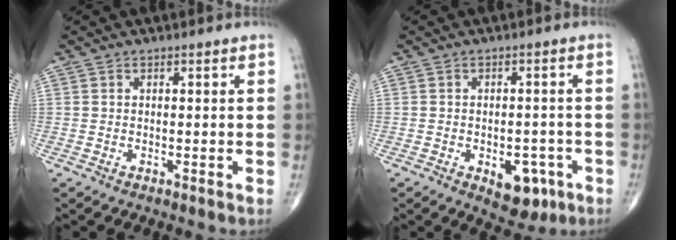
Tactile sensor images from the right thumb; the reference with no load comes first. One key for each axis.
{"total": 7.4, "fx": -3.1, "fy": 4.3, "fz": 5.2, "tx": -0.041, "ty": 0.013, "tz": -0.031}